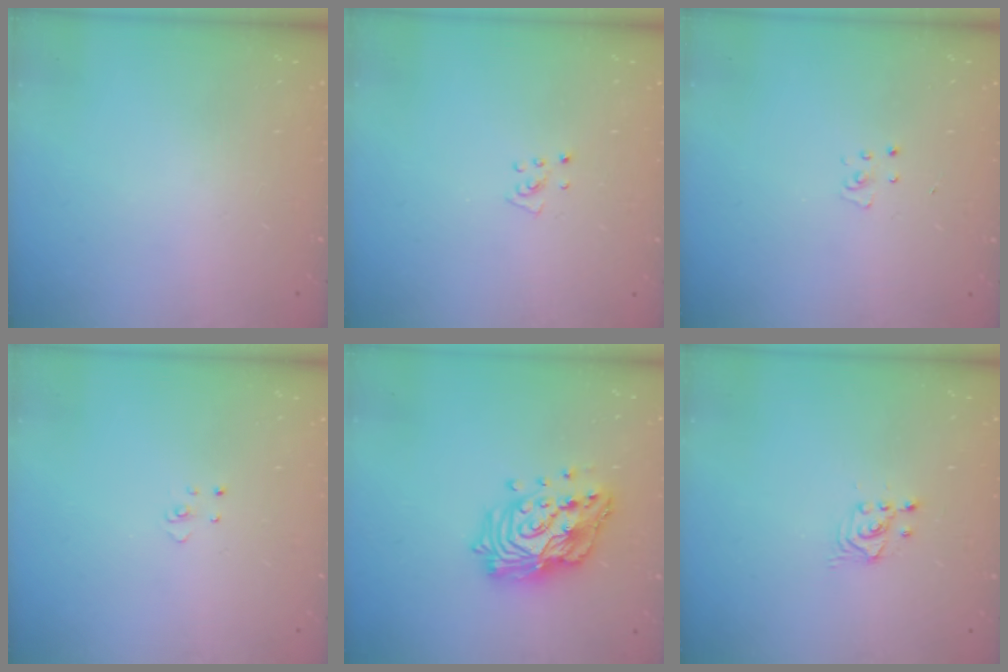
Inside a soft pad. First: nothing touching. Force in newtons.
{"total": 3.8, "press": 3.8, "slide": 0.4}
{"total": 2.7, "press": 2.7, "slide": 0.3}
{"total": 2.7, "press": 2.7, "slide": 0.3}
{"total": 18.2, "press": 18.1, "slide": 1.5}
{"total": 2.7, "press": 2.7, "slide": 0.2}